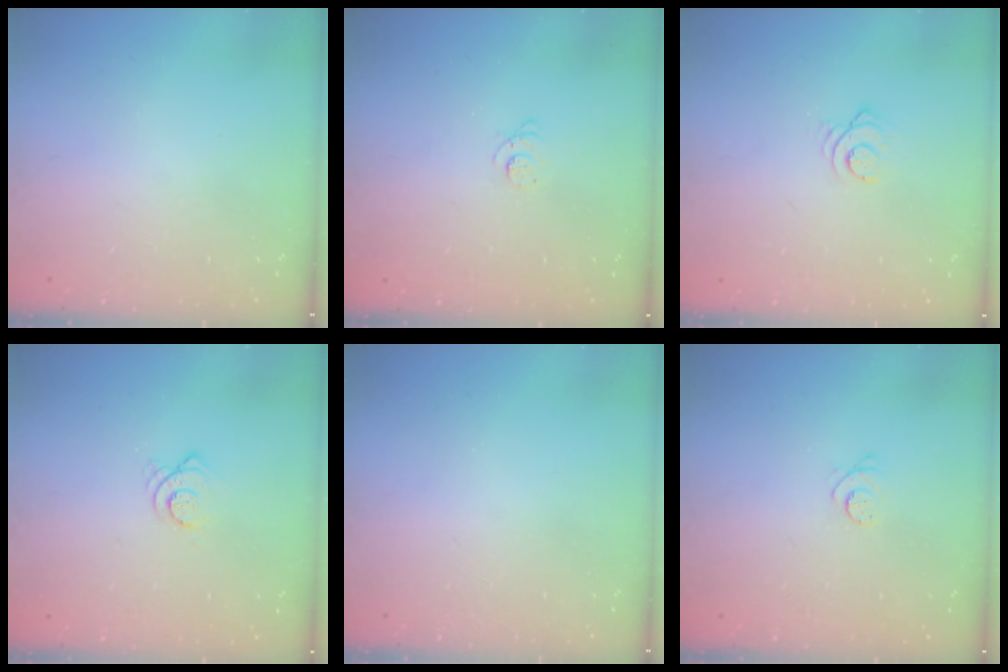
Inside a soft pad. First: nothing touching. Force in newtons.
{"total": 2.3, "press": 2.3, "slide": 0.3}
{"total": 2.5, "press": 2.5, "slide": 0.3}
{"total": 3.6, "press": 3.6, "slide": 0.1}
{"total": 0.0}
{"total": 2.3, "press": 2.3, "slide": 0.3}